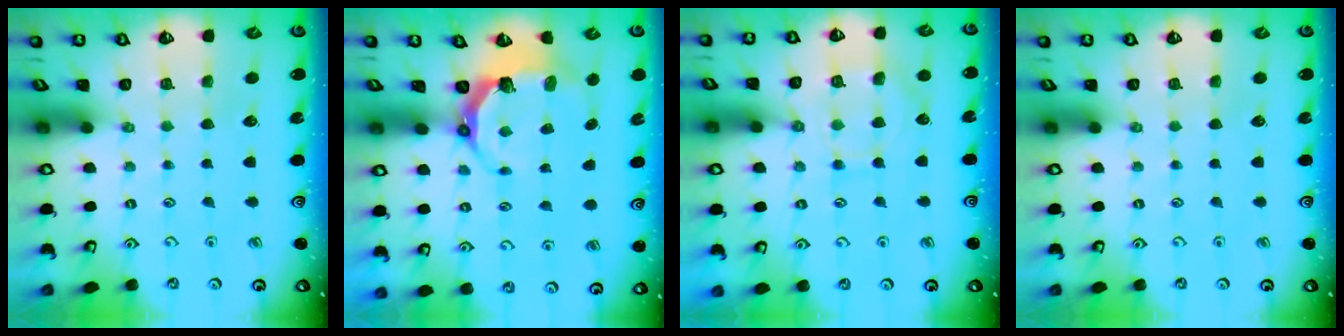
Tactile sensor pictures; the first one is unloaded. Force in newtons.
{"total": 6.3, "press": 4.8, "slide": 4.1}
{"total": 9.5, "press": 9.4, "slide": 1.0}
{"total": 0.0}